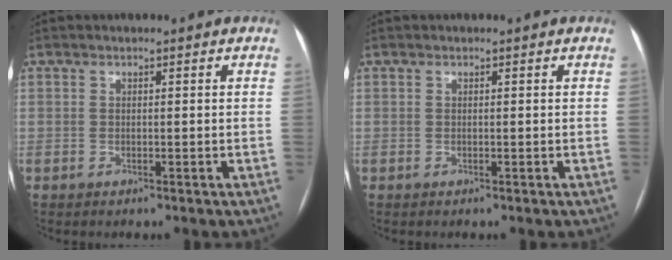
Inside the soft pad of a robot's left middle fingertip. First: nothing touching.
{"total": 0.0}